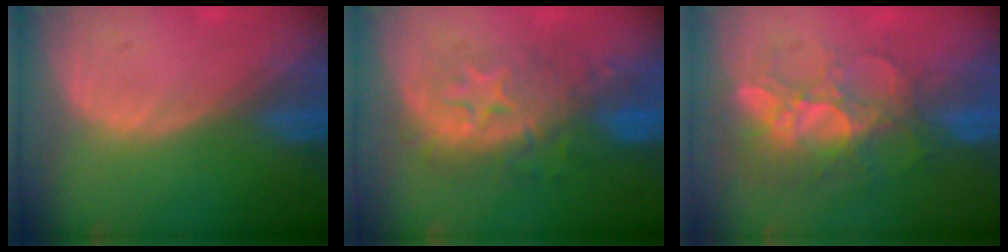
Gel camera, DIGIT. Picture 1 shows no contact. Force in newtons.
{"total": 8.3, "press": 8.3, "slide": 0.8}
{"total": 9.8, "press": 8.6, "slide": 4.7}